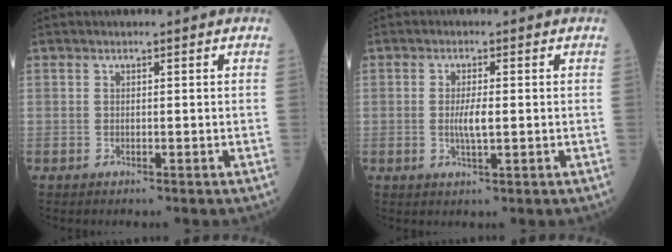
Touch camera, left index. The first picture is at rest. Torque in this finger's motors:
{"motor_torque": [0.77, 0.33, 0.12, 0.03]}